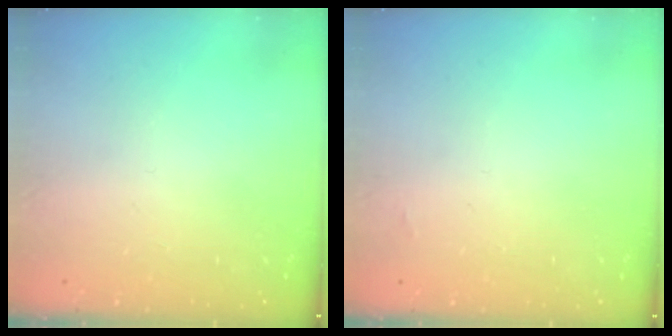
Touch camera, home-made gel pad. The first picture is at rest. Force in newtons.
{"total": 1.3, "press": 1.3, "slide": 0.2}